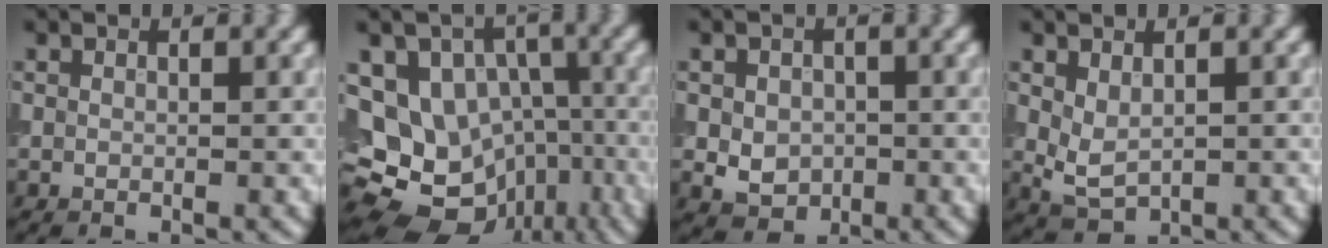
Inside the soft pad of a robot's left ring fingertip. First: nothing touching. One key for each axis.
{"total": 16.0, "fx": -4.8, "fy": 13.4, "fz": 7.3, "tx": -0.140, "ty": 0.001, "tz": -0.058}
{"total": 3.4, "fx": -0.4, "fy": 2.7, "fz": 1.9, "tx": -0.033, "ty": -0.003, "tz": -0.006}
{"total": 2.2, "fx": 0.5, "fy": 1.4, "fz": 1.7, "tx": -0.035, "ty": -0.003, "tz": 0.018}